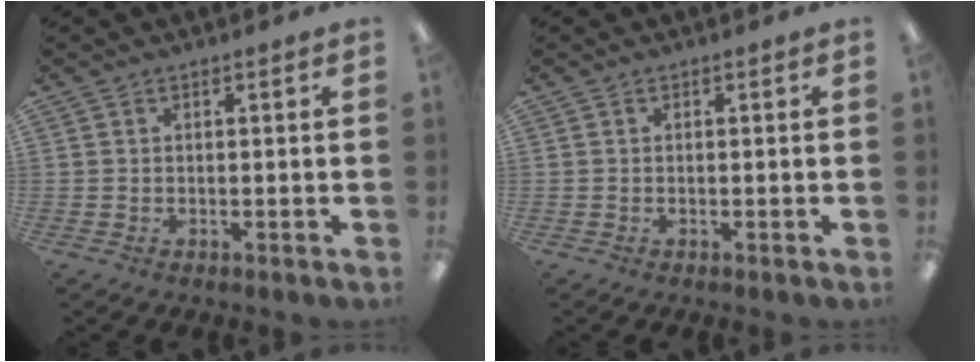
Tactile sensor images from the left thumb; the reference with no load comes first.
{"total": 0.0}